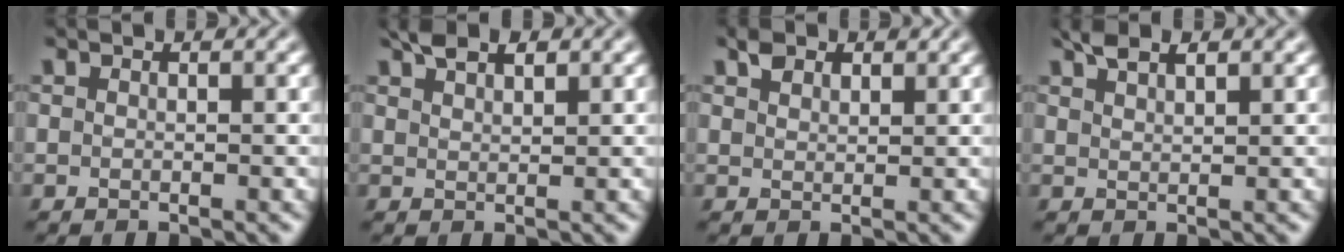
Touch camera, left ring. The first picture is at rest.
{"total": 2.6, "force": [1.9, 0.9, 1.5], "torque": [-0.022, 0.006, 0.035]}
{"total": 1.8, "force": [1.3, 1.0, 0.7], "torque": [-0.015, 0.004, 0.025]}
{"total": 2.4, "force": [1.8, 0.6, 1.5], "torque": [-0.021, 0.006, 0.034]}